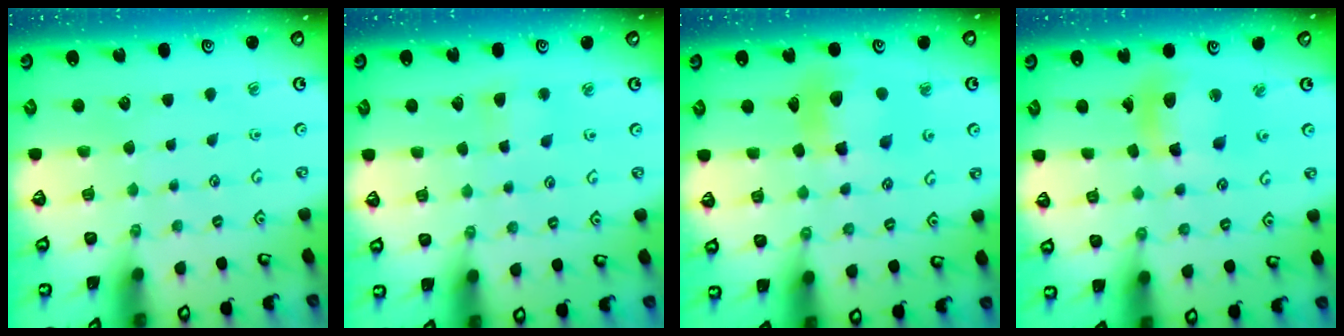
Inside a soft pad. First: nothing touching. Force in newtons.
{"total": 3.5, "press": 3.5, "slide": 0.7}
{"total": 9.6, "press": 9.5, "slide": 1.1}
{"total": 12.9, "press": 12.6, "slide": 2.5}